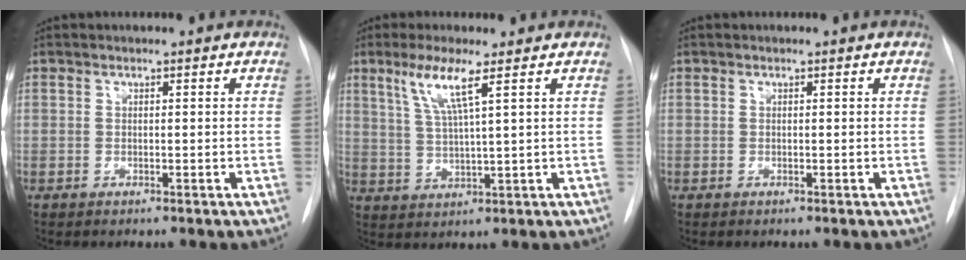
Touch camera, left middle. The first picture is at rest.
{"total": 6.3, "force": [3.3, -0.4, 5.4], "torque": [-0.111, -0.004, 0.066]}
{"total": 0.0}